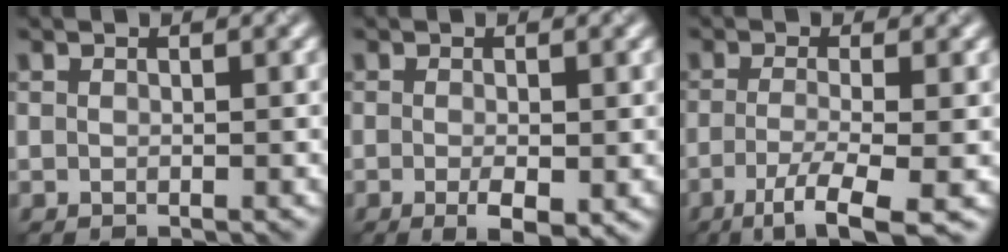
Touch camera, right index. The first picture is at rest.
{"total": 2.8, "force": [-0.9, 0.8, 2.5], "torque": [-0.041, -0.009, -0.011]}
{"total": 5.4, "force": [-2.5, 1.1, 4.7], "torque": [-0.082, -0.007, -0.050]}